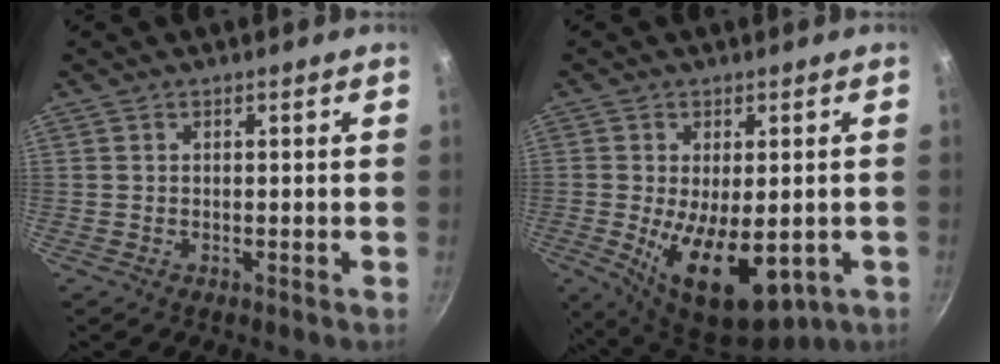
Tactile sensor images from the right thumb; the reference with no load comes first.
{"total": 14.9, "force": [-3.1, 7.7, 12.4], "torque": [-0.190, -0.017, -0.031]}